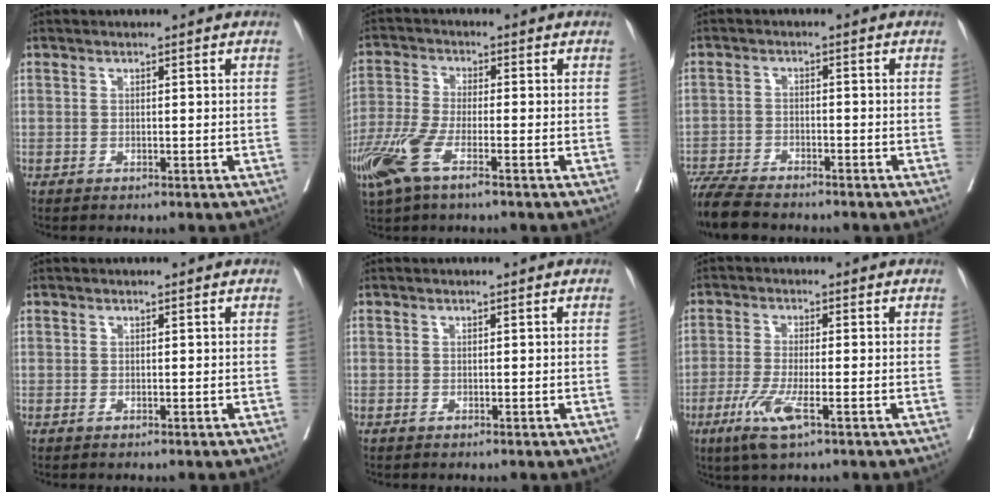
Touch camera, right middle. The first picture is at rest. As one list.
[{"total": 7.8, "force": [-4.2, 1.7, 6.4], "torque": [-0.152, -0.016, -0.085]}, {"total": 9.0, "force": [-8.0, 1.8, 3.7], "torque": [-0.062, -0.020, -0.137]}, {"total": 0.0}, {"total": 0.0}, {"total": 6.5, "force": [-3.2, 0.7, 5.6], "torque": [-0.120, -0.017, -0.060]}]